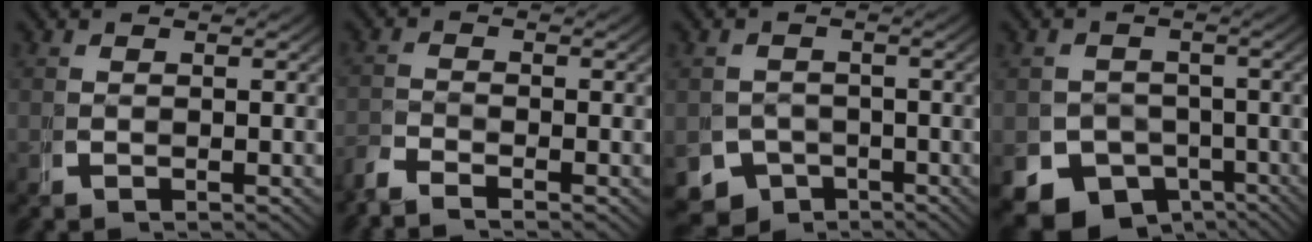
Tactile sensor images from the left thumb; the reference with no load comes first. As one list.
[{"total": 2.0, "force": [-1.9, 0.3, 0.8], "torque": [-0.012, -0.003, -0.045]}, {"total": 7.5, "force": [-4.8, 5.3, 2.4], "torque": [-0.040, -0.046, -0.069]}, {"total": 12.0, "force": [-6.6, 9.1, 4.4], "torque": [-0.091, -0.059, -0.095]}]